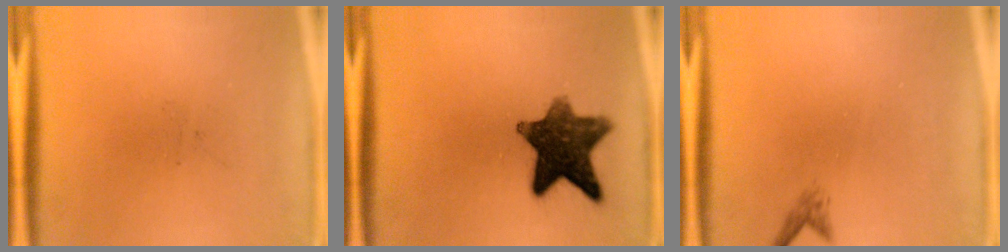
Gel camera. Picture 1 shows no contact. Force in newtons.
{"total": 11.3}
{"total": 1.0}